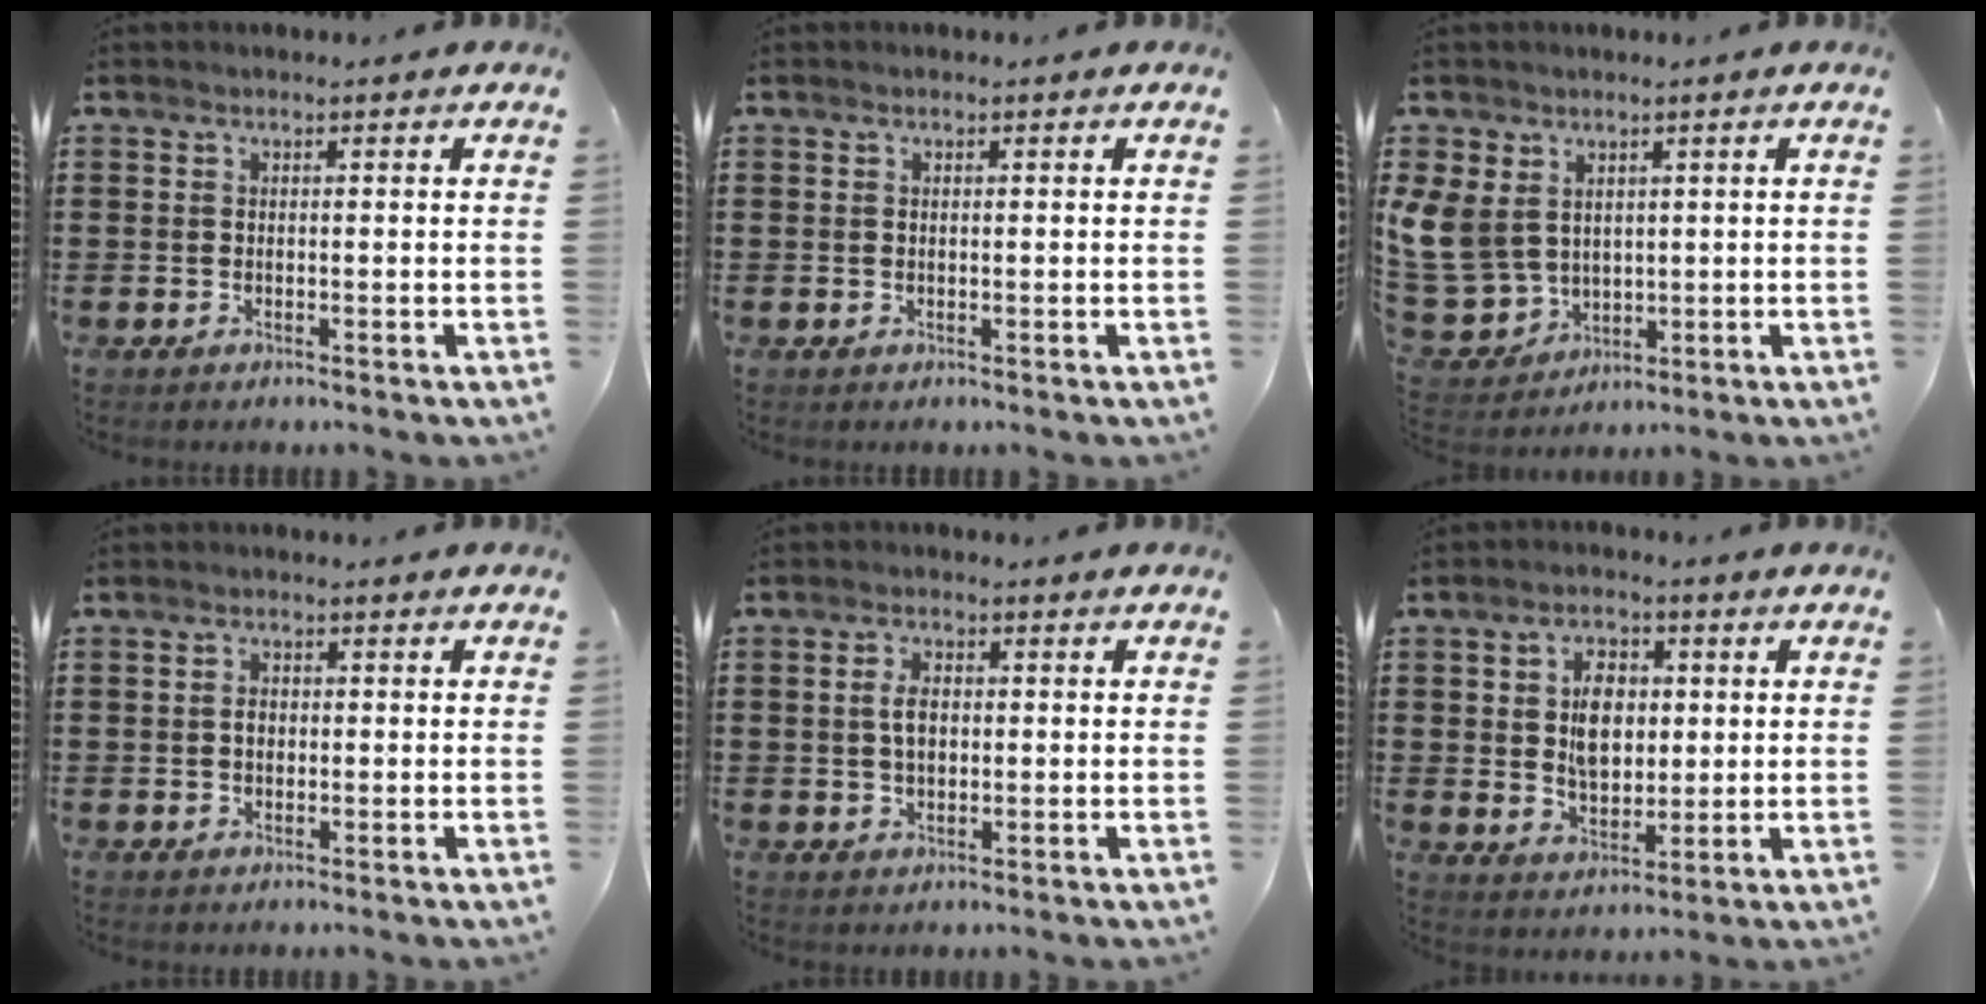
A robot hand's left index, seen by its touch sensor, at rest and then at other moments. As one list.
[{"total": 0.0}, {"total": 7.7, "force": [1.7, 6.7, 3.2], "torque": [-0.122, -0.002, 0.029]}, {"total": 1.7, "force": [0.0, 1.1, 1.3], "torque": [-0.027, 0.006, 0.000]}, {"total": 3.5, "force": [0.4, 1.9, 2.9], "torque": [-0.067, 0.005, 0.004]}, {"total": 6.6, "force": [1.2, 4.3, 4.9], "torque": [-0.089, 0.010, 0.016]}]